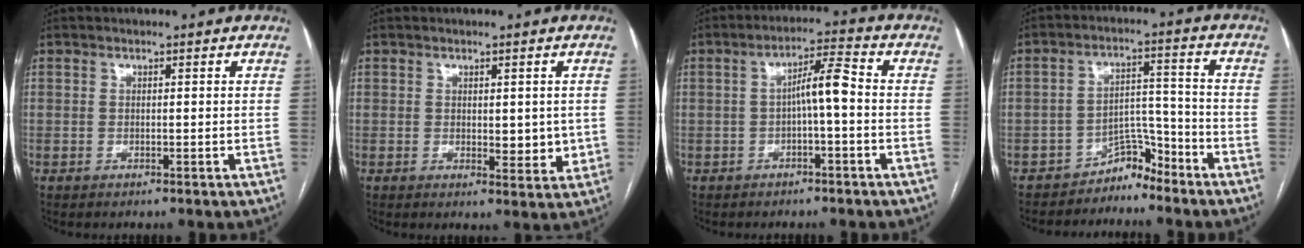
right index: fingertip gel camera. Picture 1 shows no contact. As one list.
[{"total": 4.0, "force": [0.0, 1.9, 3.5], "torque": [-0.043, -0.009, 0.004]}, {"total": 5.3, "force": [-0.6, 0.6, 5.2], "torque": [-0.084, 0.021, -0.009]}, {"total": 4.6, "force": [-4.2, 1.7, 0.3], "torque": [0.006, 0.029, -0.067]}]